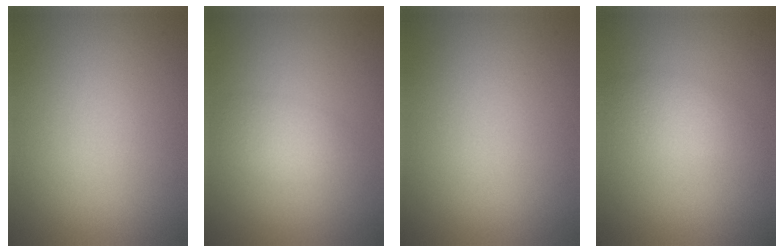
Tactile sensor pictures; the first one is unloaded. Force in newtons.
{"total": 2.1, "press": 2.1, "slide": 0.1}
{"total": 0.0}
{"total": 1.9, "press": 1.9, "slide": 0.1}